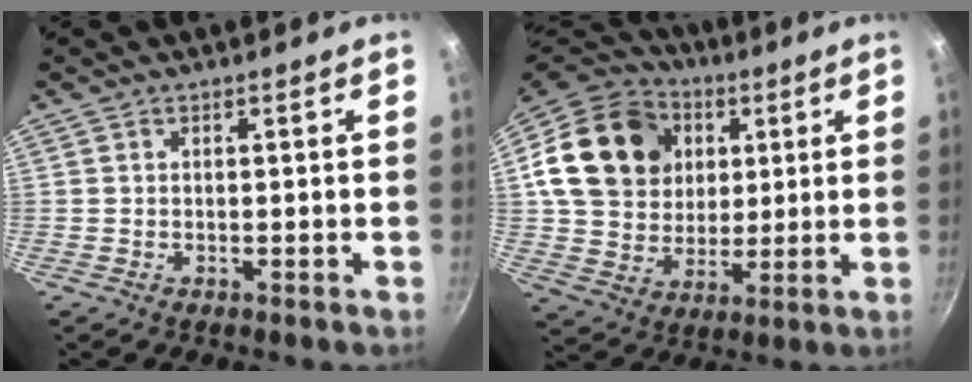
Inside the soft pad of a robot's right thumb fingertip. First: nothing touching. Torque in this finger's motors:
{"motor_torque": [1.28, 2.67, 0.61, -0.61, 0.21]}